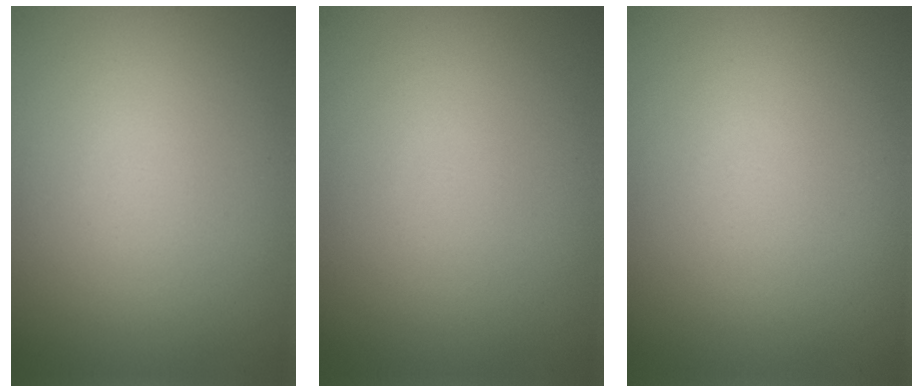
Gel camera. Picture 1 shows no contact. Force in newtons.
{"total": 0.0}
{"total": 0.0}